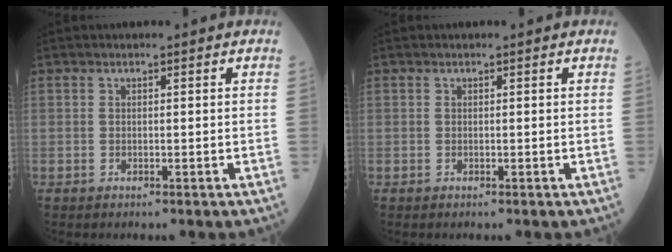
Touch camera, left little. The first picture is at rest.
{"total": 0.0}